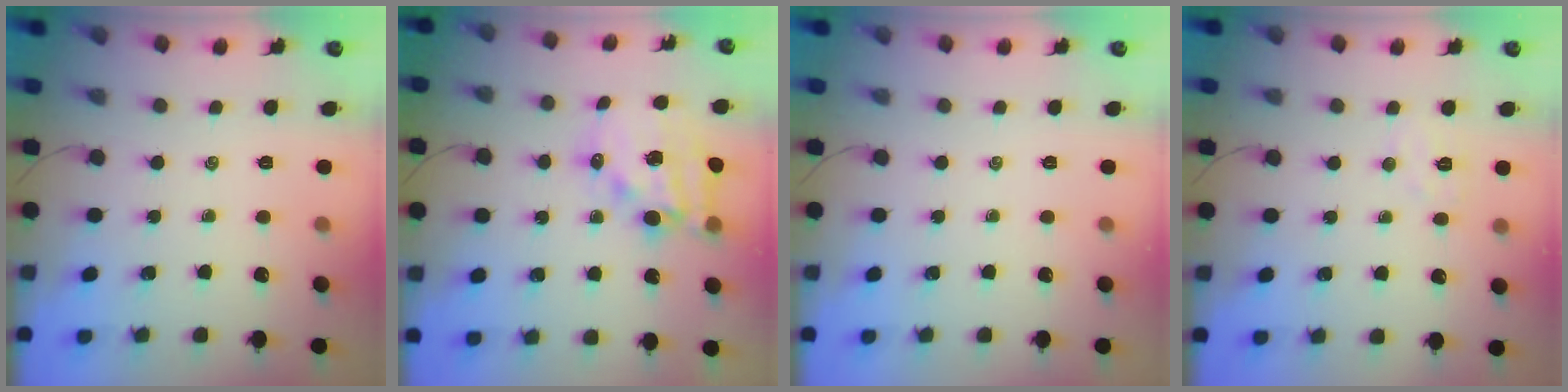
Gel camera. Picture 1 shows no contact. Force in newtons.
{"total": 15.7, "press": 15.3, "slide": 3.8}
{"total": 0.0}
{"total": 4.3, "press": 4.1, "slide": 1.0}